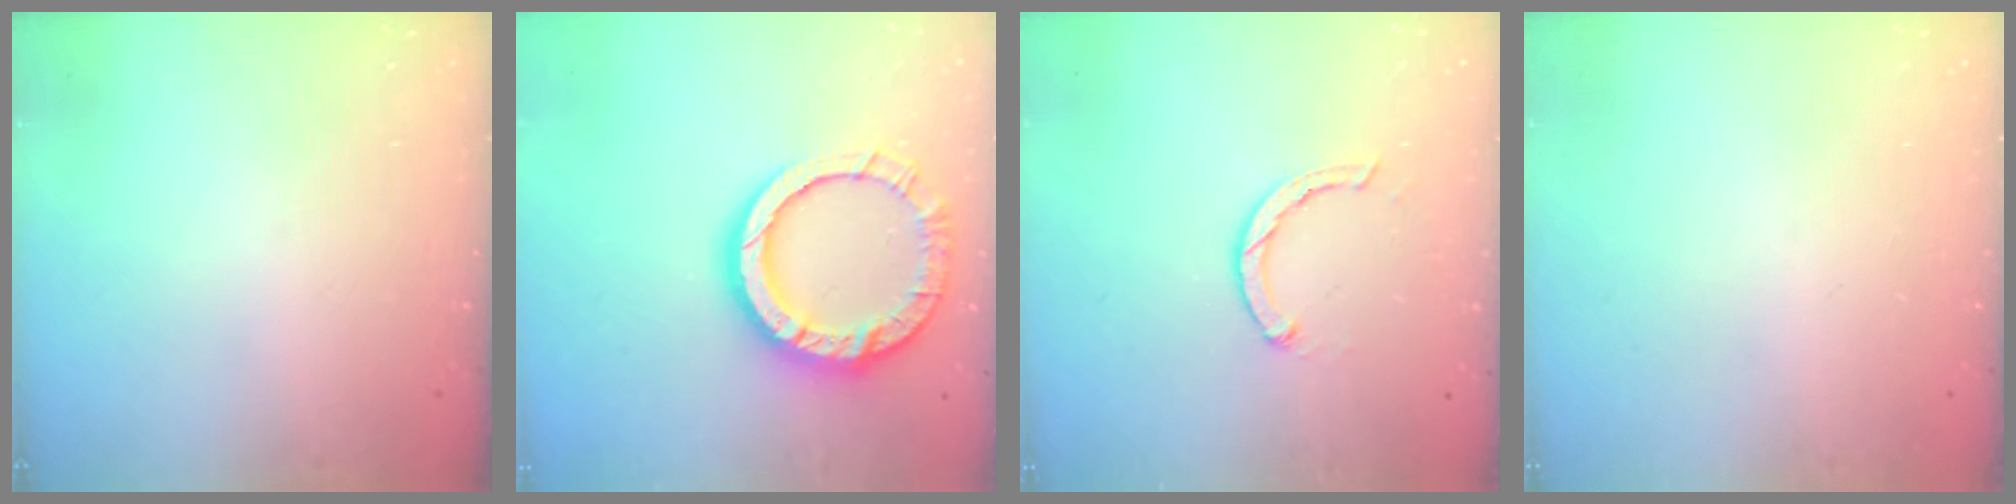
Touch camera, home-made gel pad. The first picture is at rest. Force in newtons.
{"total": 16.2, "press": 16.2, "slide": 1.4}
{"total": 2.3, "press": 2.3, "slide": 0.3}
{"total": 0.0}